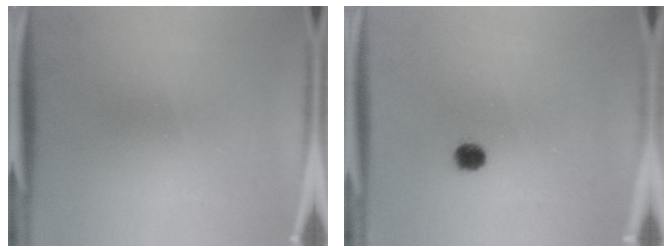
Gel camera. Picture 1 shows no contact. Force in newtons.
{"total": 2.8}